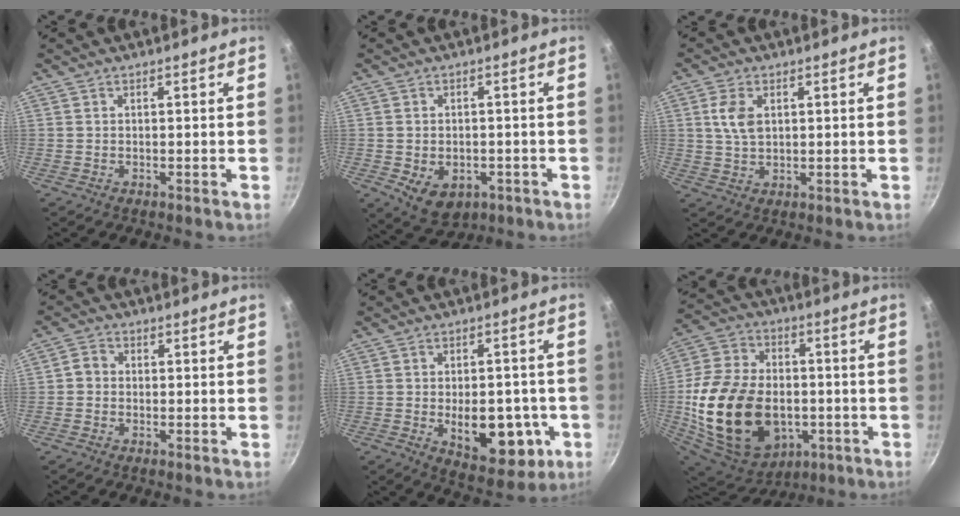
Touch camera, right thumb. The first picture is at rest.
{"total": 7.7, "force": [-2.3, 5.5, 4.9], "torque": [-0.055, 0.000, -0.019]}
{"total": 5.5, "force": [1.5, 3.3, 4.1], "torque": [-0.076, 0.000, 0.029]}
{"total": 2.8, "force": [-0.3, 2.5, 1.3], "torque": [-0.017, 0.008, -0.015]}
{"total": 14.7, "force": [-3.4, 8.4, 11.6], "torque": [-0.115, -0.004, -0.032]}
{"total": 27.6, "force": [-4.5, 18.9, 19.6], "torque": [-0.367, 0.023, -0.062]}